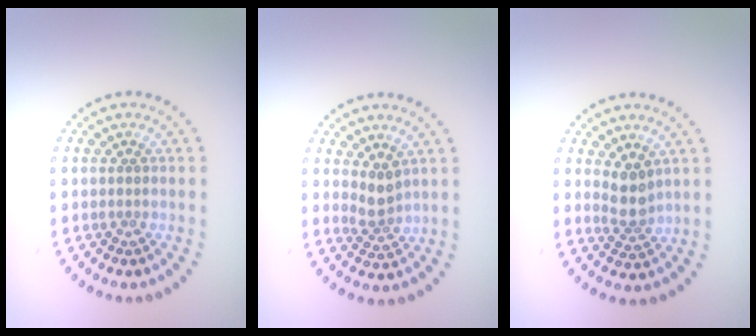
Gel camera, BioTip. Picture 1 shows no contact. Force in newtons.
{"total": 2.0, "press": 1.6, "slide": 1.3}
{"total": 2.3, "press": 2.0, "slide": 1.3}